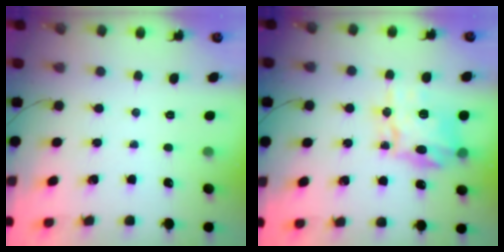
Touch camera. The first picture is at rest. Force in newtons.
{"total": 17.5, "press": 17.5, "slide": 0.7}